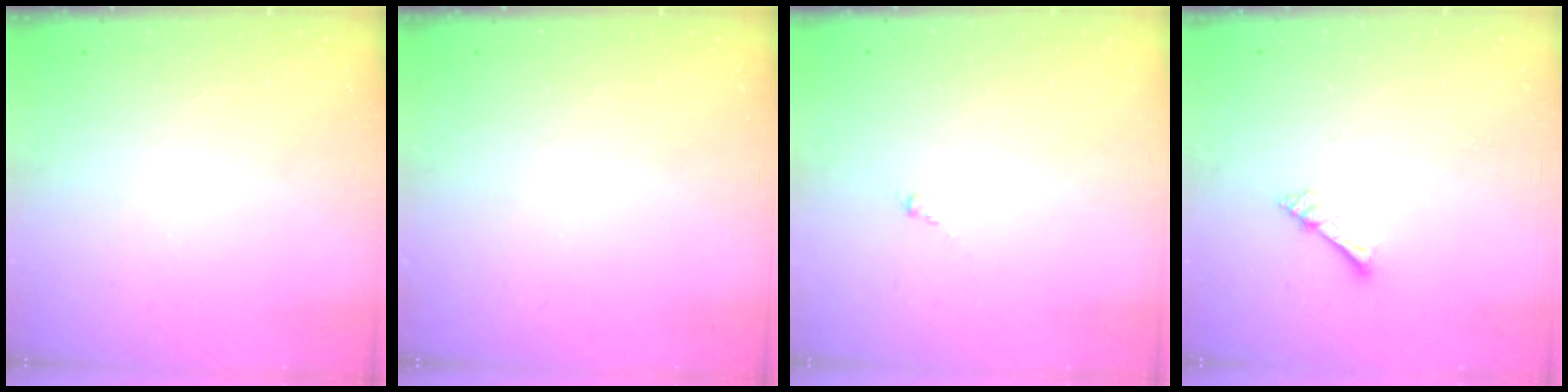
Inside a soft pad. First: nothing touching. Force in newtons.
{"total": 0.0}
{"total": 0.0}
{"total": 2.7, "press": 2.7, "slide": 0.2}